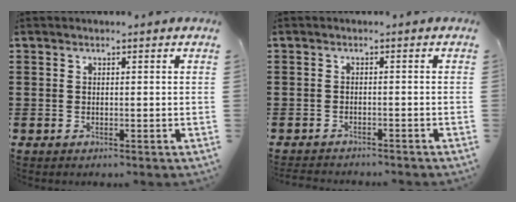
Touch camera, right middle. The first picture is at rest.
{"total": 1.4, "force": [-1.4, 0.1, 0.1], "torque": [-0.005, 0.001, -0.029]}